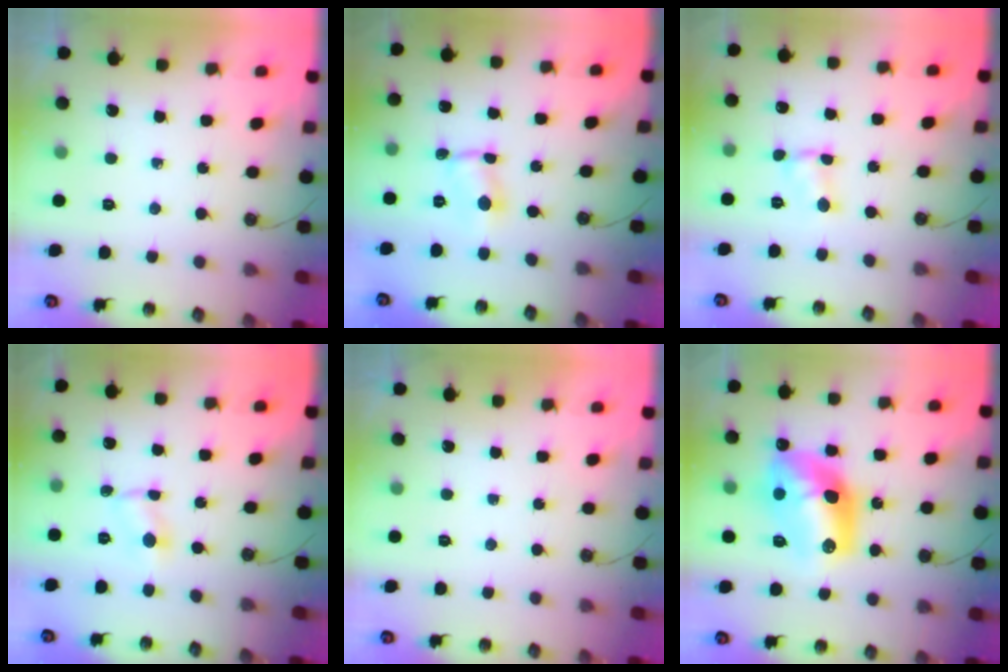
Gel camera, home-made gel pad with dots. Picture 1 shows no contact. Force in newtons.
{"total": 3.3, "press": 1.1, "slide": 3.1}
{"total": 2.2, "press": 2.1, "slide": 0.3}
{"total": 1.5, "press": 1.5, "slide": 0.2}
{"total": 0.0}
{"total": 15.9, "press": 15.9, "slide": 1.2}